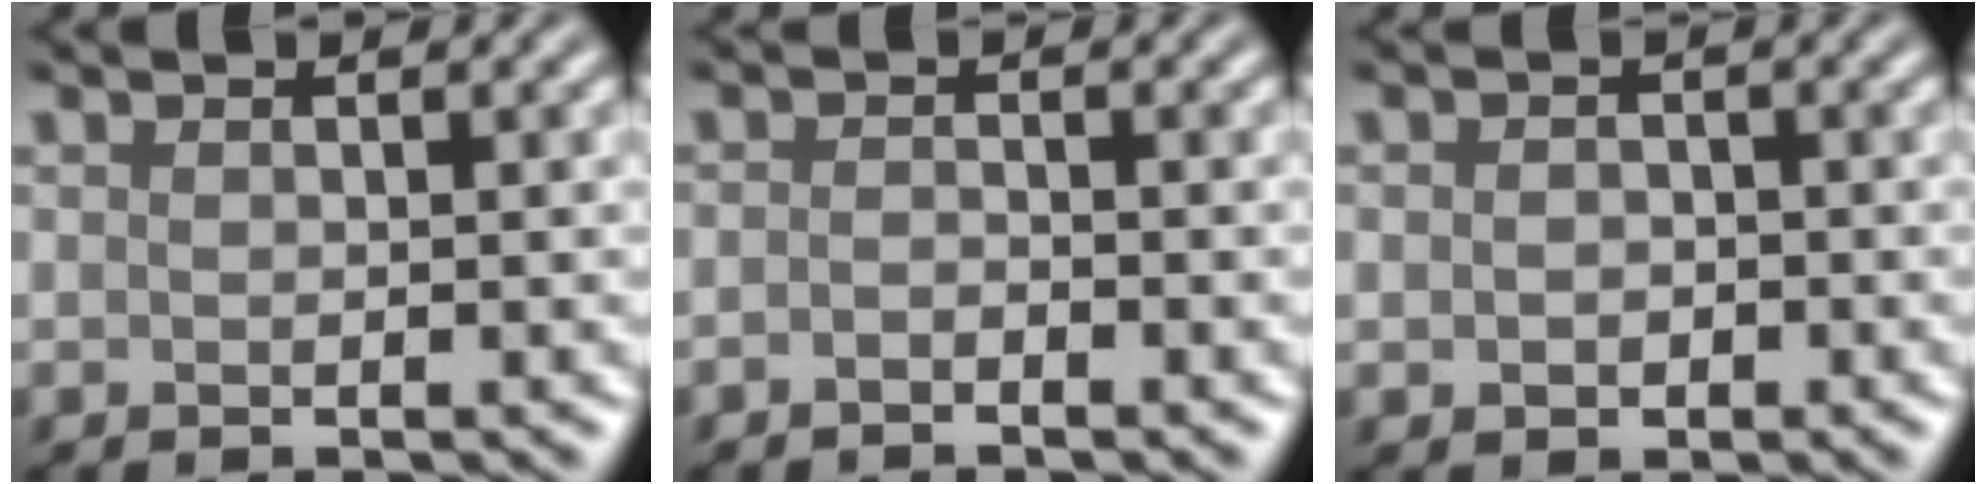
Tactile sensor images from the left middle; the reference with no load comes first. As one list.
[{"total": 0.9, "force": [-0.7, 0.3, 0.5], "torque": [-0.010, 0.001, -0.016]}, {"total": 1.5, "force": [-0.3, 1.2, 0.8], "torque": [-0.012, -0.004, -0.007]}]